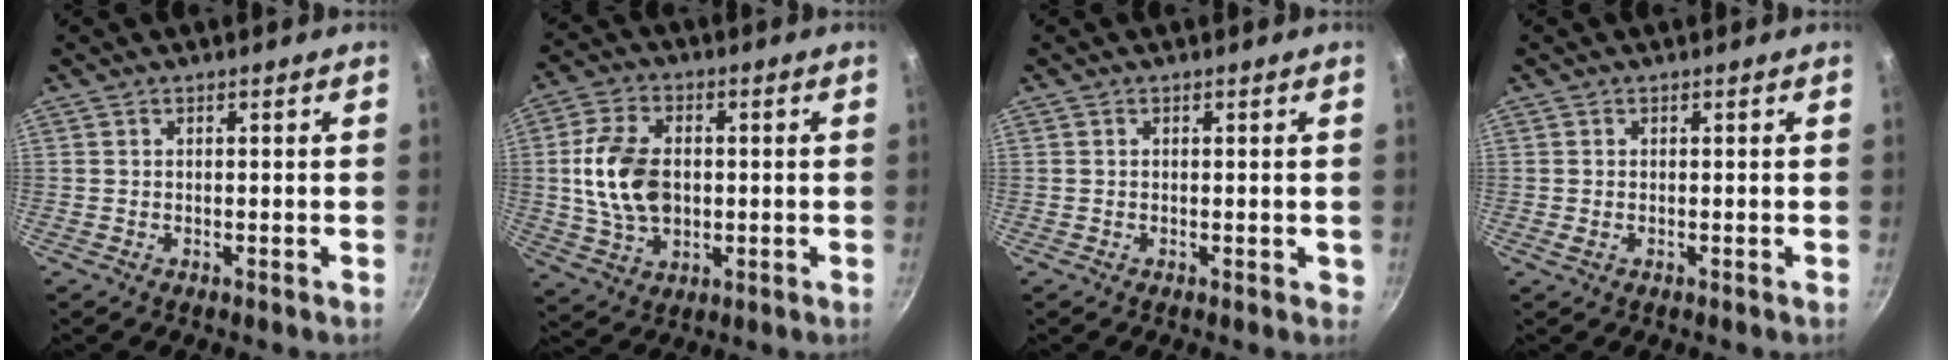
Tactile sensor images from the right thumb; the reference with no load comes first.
{"total": 12.8, "force": [0.4, 8.7, 9.5], "torque": [-0.167, 0.004, 0.008]}
{"total": 1.1, "force": [-0.1, 0.7, 0.9], "torque": [-0.005, 0.000, -0.001]}
{"total": 0.9, "force": [-0.1, 0.5, 0.7], "torque": [-0.014, -0.002, -0.001]}